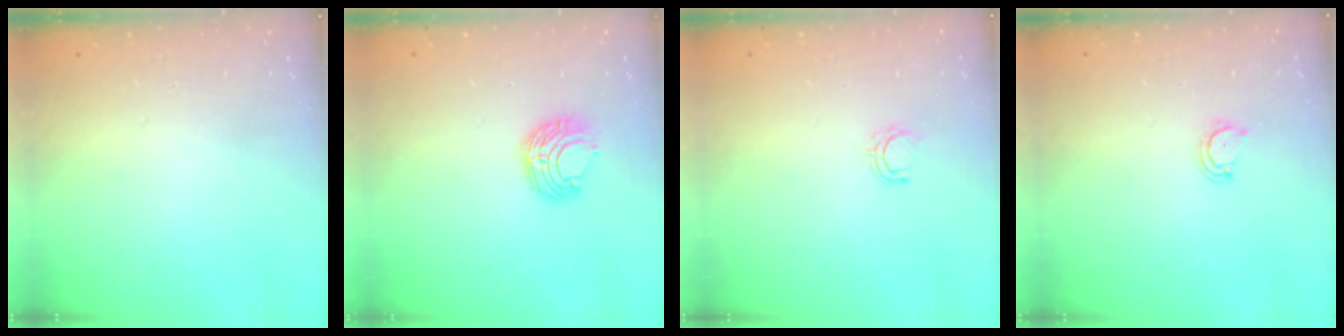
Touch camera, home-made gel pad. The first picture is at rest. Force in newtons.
{"total": 8.1, "press": 8.1, "slide": 0.4}
{"total": 4.8, "press": 4.7, "slide": 0.7}
{"total": 3.3, "press": 3.3, "slide": 0.2}